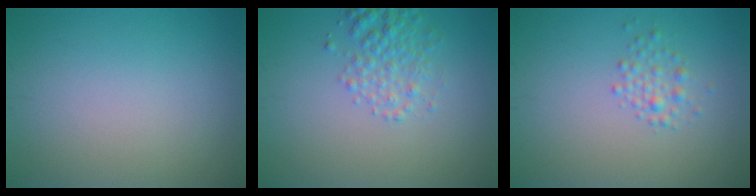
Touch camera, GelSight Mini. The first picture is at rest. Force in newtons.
{"total": 2.7, "press": 2.7, "slide": 0.1}
{"total": 1.7, "press": 1.7, "slide": 0.0}